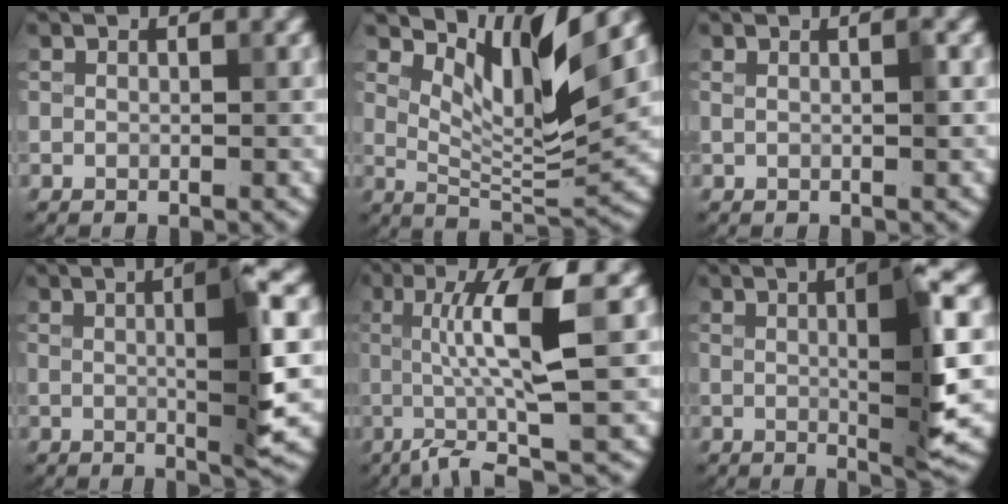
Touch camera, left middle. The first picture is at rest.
{"total": 6.9, "force": [4.1, 1.8, 5.3], "torque": [-0.099, -0.011, 0.076]}
{"total": 1.1, "force": [0.3, 0.2, 1.0], "torque": [-0.014, 0.002, 0.001]}
{"total": 6.3, "force": [0.7, 0.8, 6.2], "torque": [-0.089, 0.005, 0.012]}
{"total": 7.2, "force": [-0.2, 1.1, 7.1], "torque": [-0.120, 0.004, -0.009]}
{"total": 7.2, "force": [0.8, 1.0, 7.1], "torque": [-0.100, 0.001, 0.015]}